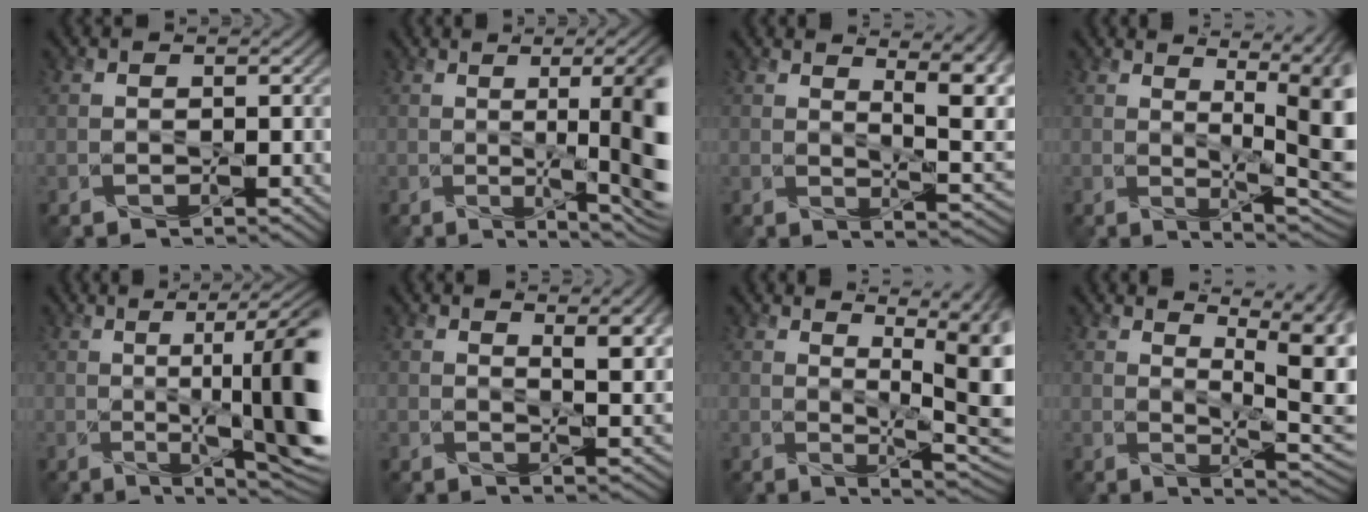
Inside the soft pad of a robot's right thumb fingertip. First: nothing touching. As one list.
[{"total": 12.5, "force": [0.1, 3.2, 12.1], "torque": [-0.130, 0.024, -0.008]}, {"total": 10.5, "force": [4.6, 3.7, 8.6], "torque": [-0.113, 0.016, 0.060]}, {"total": 11.1, "force": [2.8, 2.8, 10.4], "torque": [-0.137, 0.020, 0.036]}, {"total": 14.0, "force": [0.0, 3.0, 13.7], "torque": [-0.153, 0.007, -0.007]}, {"total": 6.4, "force": [3.0, 2.3, 5.1], "torque": [-0.071, 0.000, 0.048]}, {"total": 12.4, "force": [3.6, 3.5, 11.4], "torque": [-0.148, 0.025, 0.051]}, {"total": 12.4, "force": [4.8, 3.7, 10.9], "torque": [-0.153, 0.029, 0.072]}]